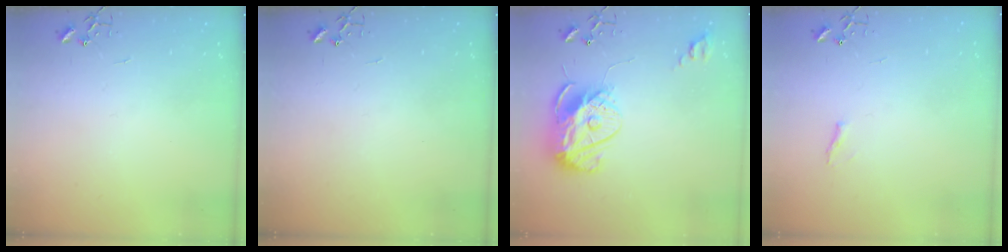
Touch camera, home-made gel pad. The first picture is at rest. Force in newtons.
{"total": 0.0}
{"total": 13.9, "press": 13.8, "slide": 1.3}
{"total": 4.7, "press": 4.6, "slide": 0.6}